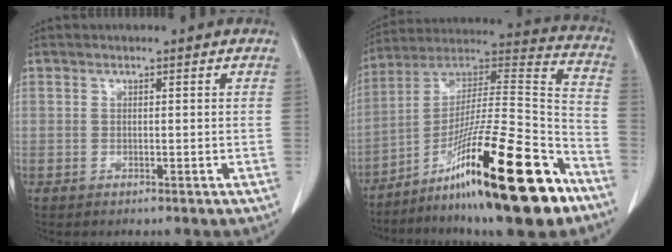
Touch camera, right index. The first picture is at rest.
{"total": 26.8, "force": [-15.8, 2.8, 21.5], "torque": [-0.310, -0.006, -0.262]}